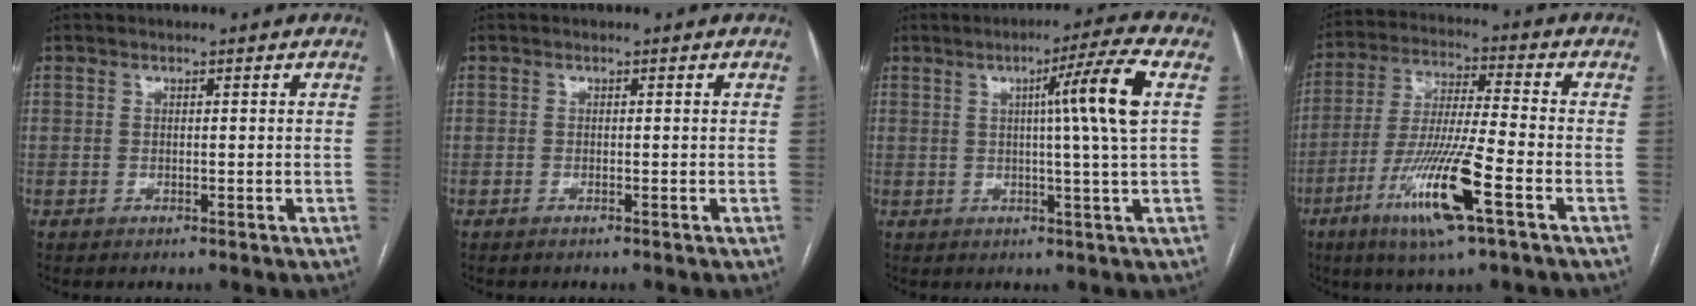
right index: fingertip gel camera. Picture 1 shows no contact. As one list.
[{"total": 0.0}, {"total": 8.8, "force": [1.8, -2.2, 8.3], "torque": [-0.129, 0.004, 0.032]}, {"total": 13.9, "force": [-6.3, 0.4, 12.4], "torque": [-0.253, -0.023, -0.115]}]